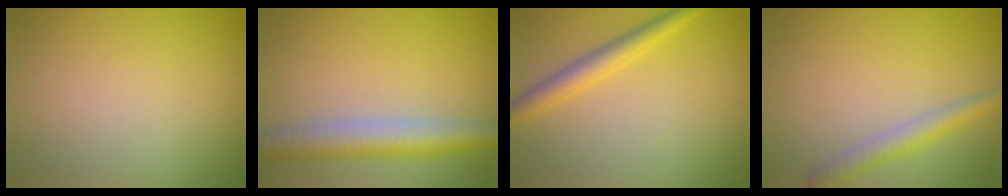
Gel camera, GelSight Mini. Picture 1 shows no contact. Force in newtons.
{"total": 5.1, "press": 5.1, "slide": 0.3}
{"total": 2.9, "press": 2.9, "slide": 0.1}
{"total": 2.4, "press": 2.4, "slide": 0.1}